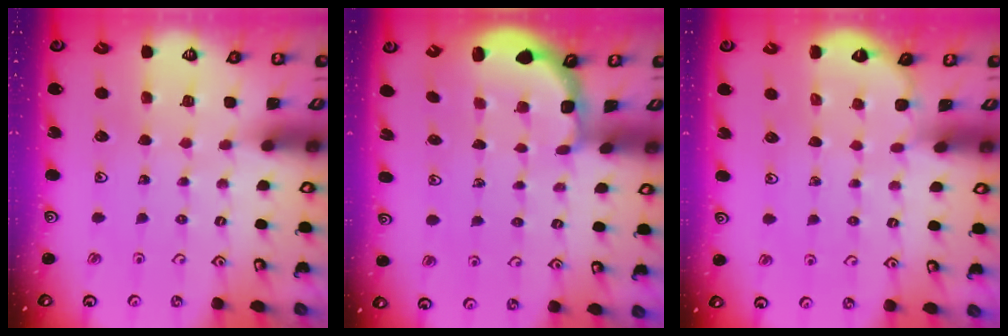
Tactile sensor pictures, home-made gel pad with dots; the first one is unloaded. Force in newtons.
{"total": 2.5, "press": 1.9, "slide": 1.6}
{"total": 2.0, "press": 2.0, "slide": 0.1}